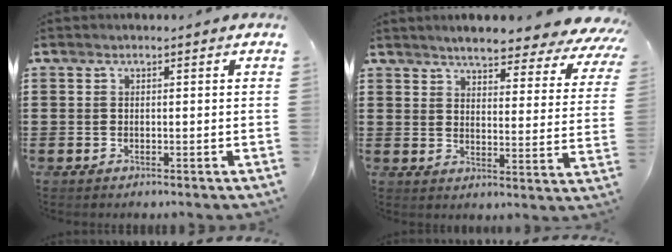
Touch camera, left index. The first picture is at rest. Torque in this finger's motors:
{"motor_torque": [2.14, 0.00, 1.05, 0.13]}